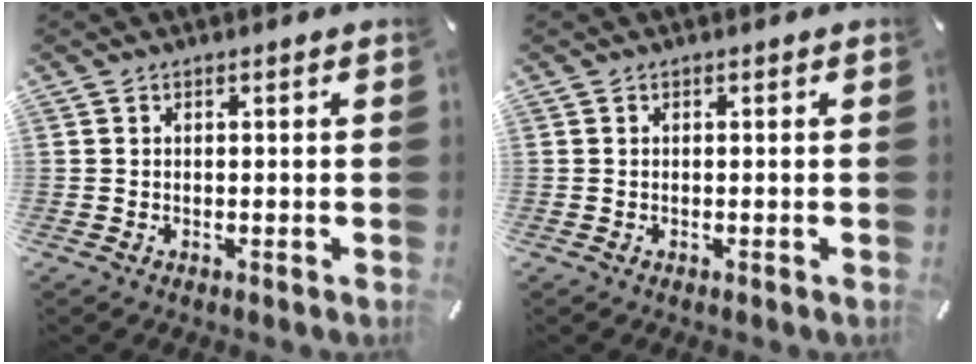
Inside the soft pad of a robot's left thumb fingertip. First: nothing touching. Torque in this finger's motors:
{"motor_torque": [0.18, -0.10, -0.13, 0.15, 0.01]}